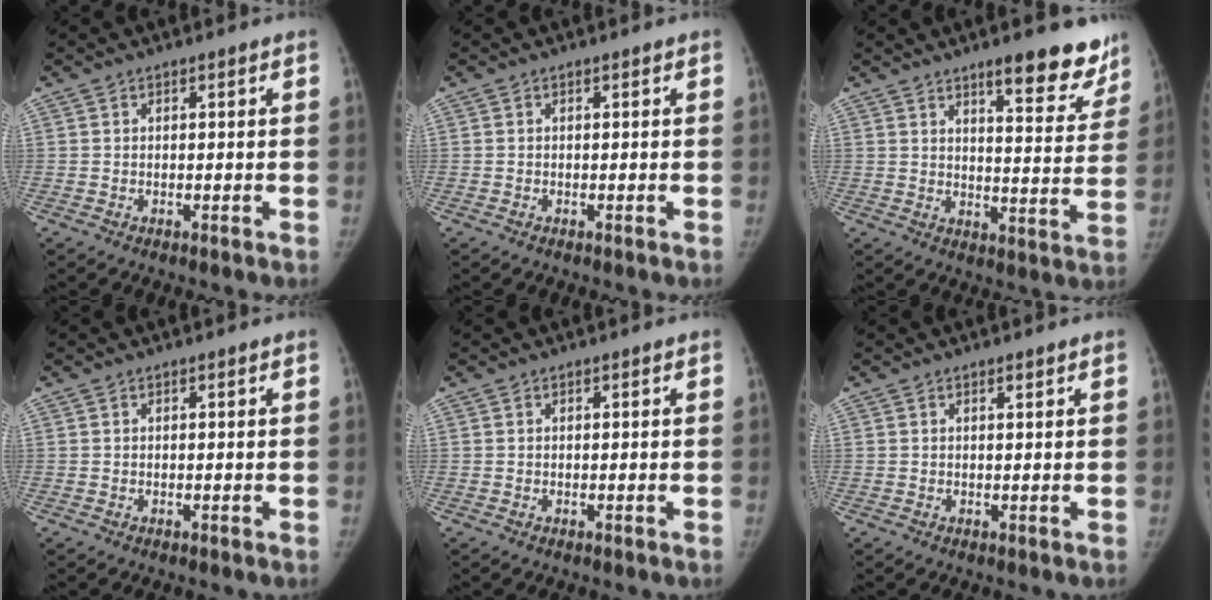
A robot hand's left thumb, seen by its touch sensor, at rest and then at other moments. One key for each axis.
{"total": 0.0}
{"total": 13.0, "fx": 9.5, "fy": 3.7, "fz": 8.0, "tx": -0.056, "ty": -0.059, "tz": 0.125}
{"total": 0.0}
{"total": 0.0}
{"total": 0.6, "fx": 0.5, "fy": 0.2, "fz": 0.4, "tx": -0.006, "ty": -0.002, "tz": 0.007}